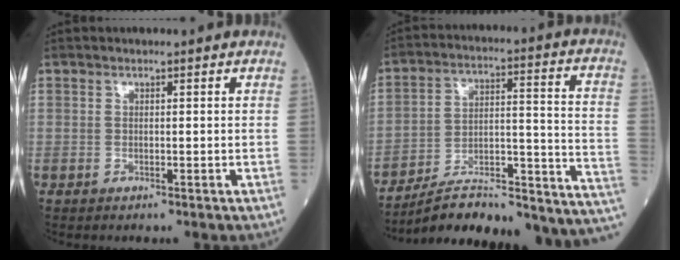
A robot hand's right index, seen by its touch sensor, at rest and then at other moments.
{"total": 22.9, "force": [-18.4, 4.8, 12.7], "torque": [-0.125, 0.048, -0.264]}